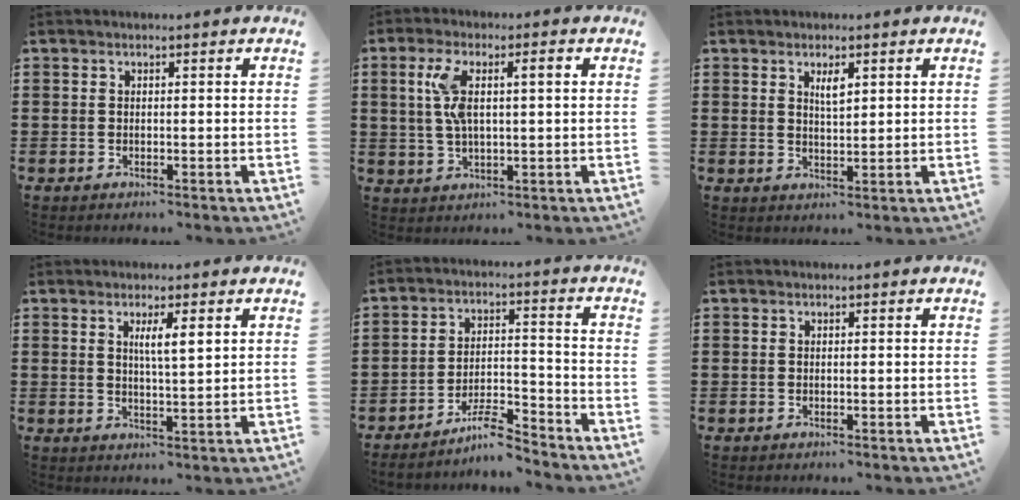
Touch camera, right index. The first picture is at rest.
{"total": 6.8, "force": [1.5, 2.1, 6.3], "torque": [-0.138, 0.003, 0.018]}
{"total": 2.5, "force": [1.2, 0.7, 2.0], "torque": [-0.035, -0.001, 0.018]}
{"total": 3.7, "force": [1.3, 0.4, 3.4], "torque": [-0.070, 0.002, 0.018]}
{"total": 6.9, "force": [-6.1, 1.1, 3.0], "torque": [-0.051, 0.008, -0.113]}
{"total": 0.0}